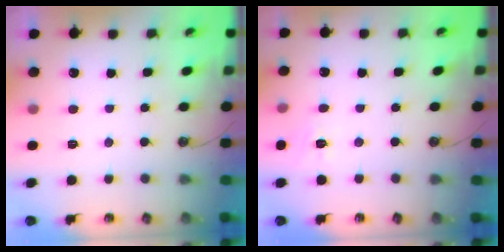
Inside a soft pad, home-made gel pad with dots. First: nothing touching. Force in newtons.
{"total": 3.9, "press": 3.9, "slide": 0.6}